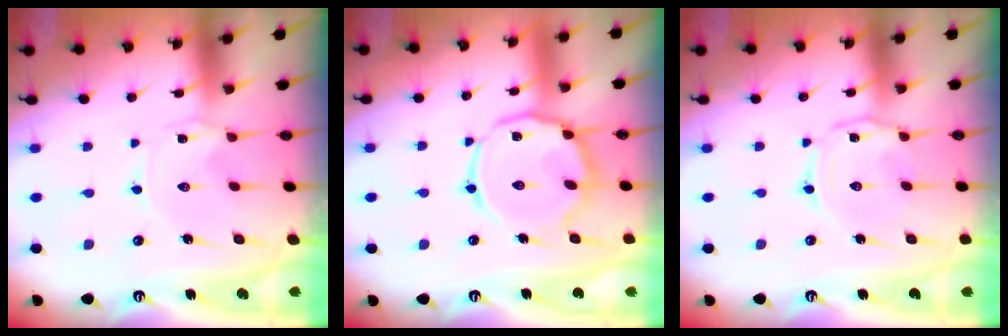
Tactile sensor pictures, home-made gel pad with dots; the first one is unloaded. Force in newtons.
{"total": 14.3, "press": 14.2, "slide": 1.0}
{"total": 2.5, "press": 2.4, "slide": 0.4}